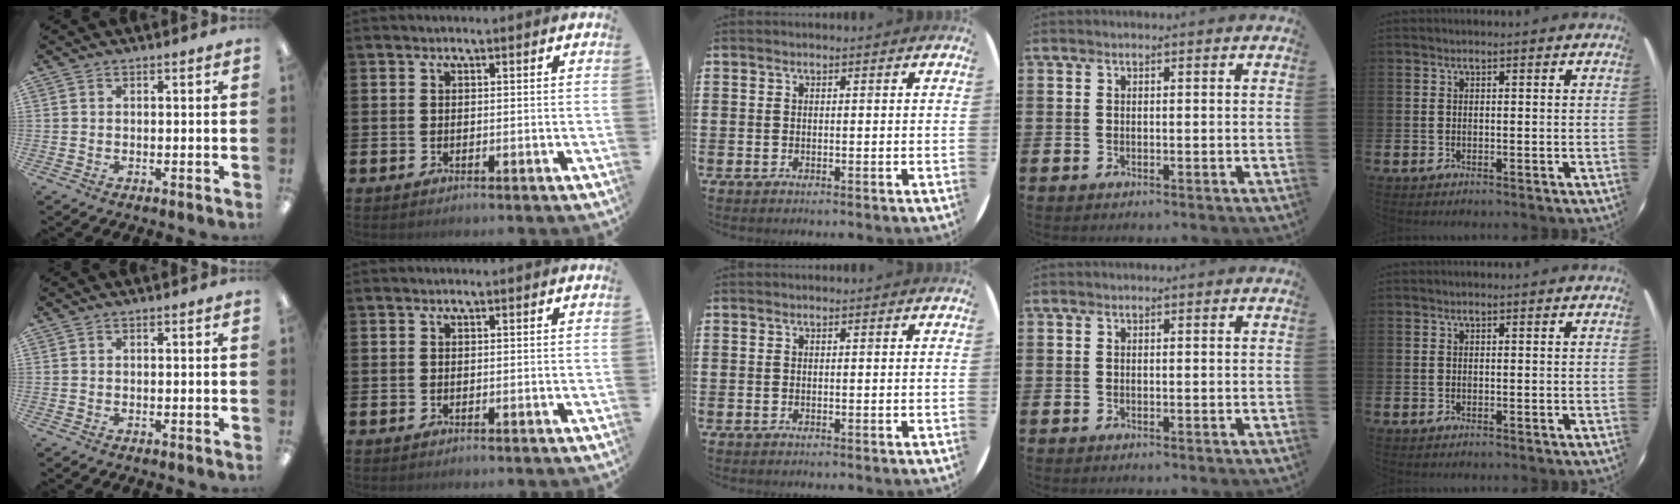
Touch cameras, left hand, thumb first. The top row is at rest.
{}